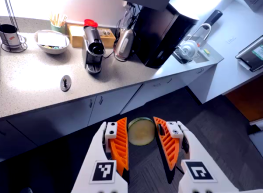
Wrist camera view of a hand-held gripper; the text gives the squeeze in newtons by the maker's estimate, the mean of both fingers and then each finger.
{"total": 11.2, "left": 12.2, "right": 10.2}